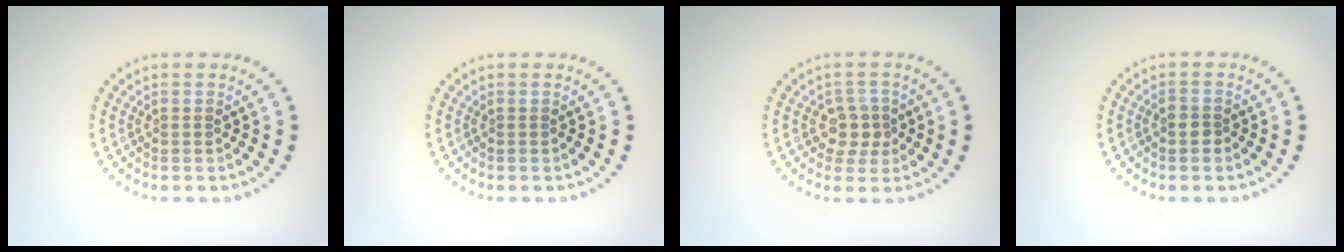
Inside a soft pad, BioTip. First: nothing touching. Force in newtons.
{"total": 0.0}
{"total": 2.5, "press": 2.2, "slide": 1.1}
{"total": 1.3, "press": 1.2, "slide": 0.6}